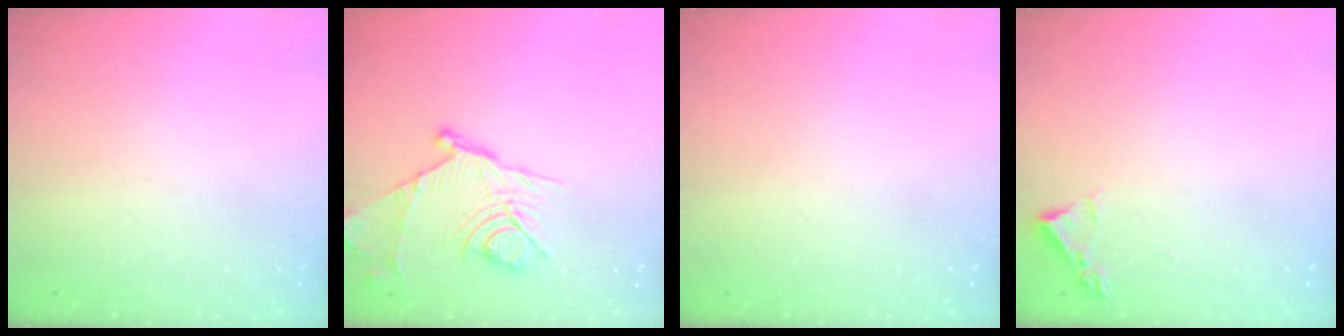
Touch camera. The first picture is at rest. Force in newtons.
{"total": 15.1, "press": 15.0, "slide": 1.3}
{"total": 0.0}
{"total": 2.2, "press": 2.2, "slide": 0.3}